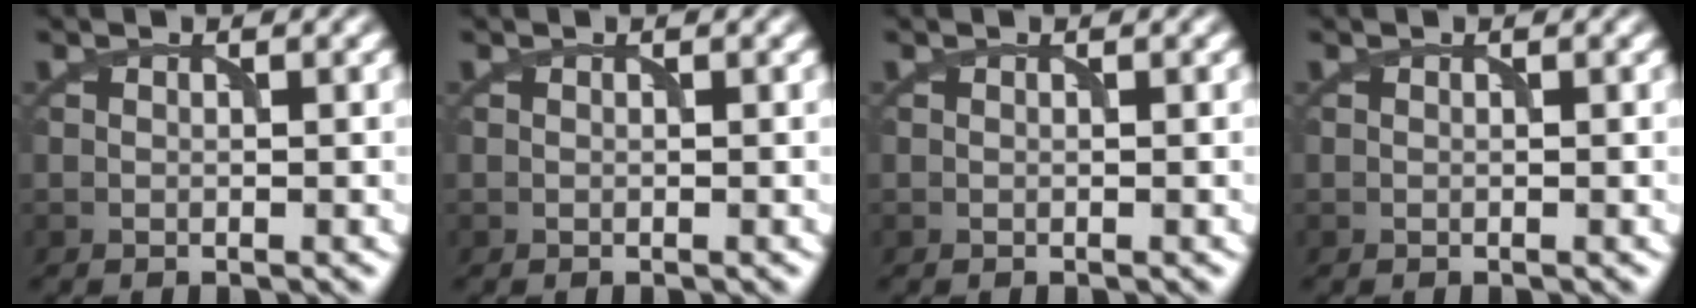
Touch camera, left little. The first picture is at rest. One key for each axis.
{"total": 0.0}
{"total": 0.0}
{"total": 0.0}